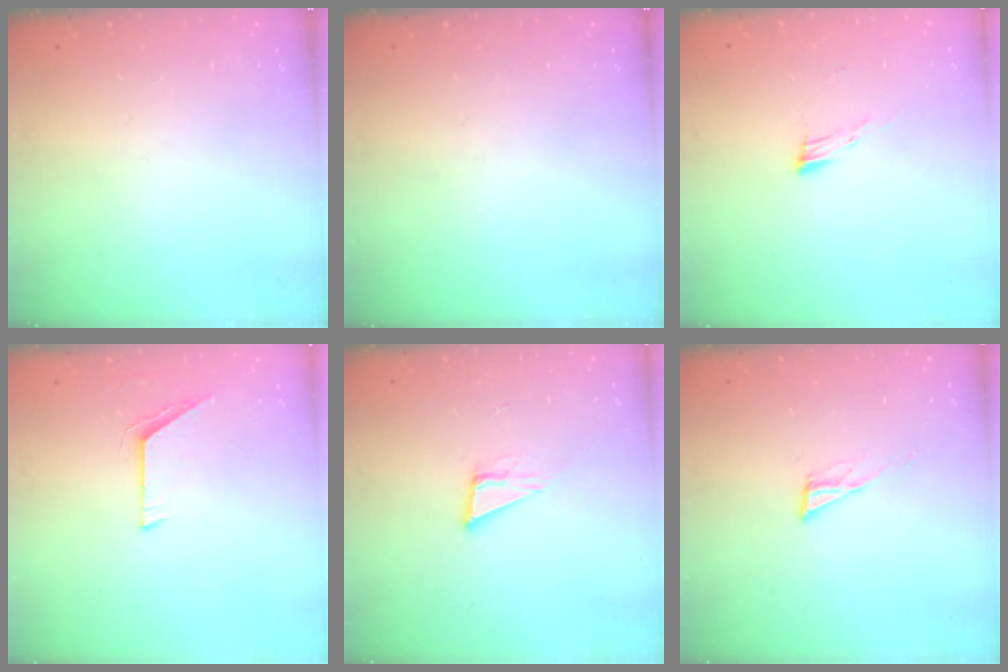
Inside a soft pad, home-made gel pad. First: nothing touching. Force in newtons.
{"total": 0.0}
{"total": 7.7, "press": 7.6, "slide": 1.2}
{"total": 6.1, "press": 6.0, "slide": 0.6}
{"total": 7.7, "press": 7.0, "slide": 3.2}
{"total": 7.0, "press": 6.9, "slide": 0.9}